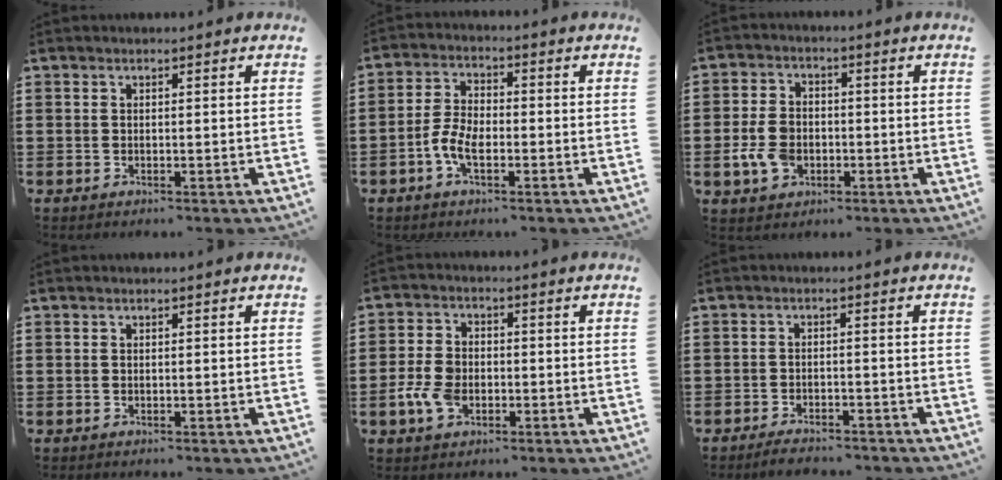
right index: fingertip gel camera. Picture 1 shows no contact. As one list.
[{"total": 5.6, "force": [-2.3, 2.8, 4.3], "torque": [-0.107, 0.000, -0.050]}, {"total": 6.2, "force": [-1.7, 4.4, 4.1], "torque": [-0.102, 0.003, -0.035]}, {"total": 0.0}, {"total": 5.7, "force": [-1.9, 3.8, 3.8], "torque": [-0.095, 0.003, -0.039]}, {"total": 2.2, "force": [-2.2, 0.3, 0.4], "torque": [-0.011, 0.003, -0.044]}]